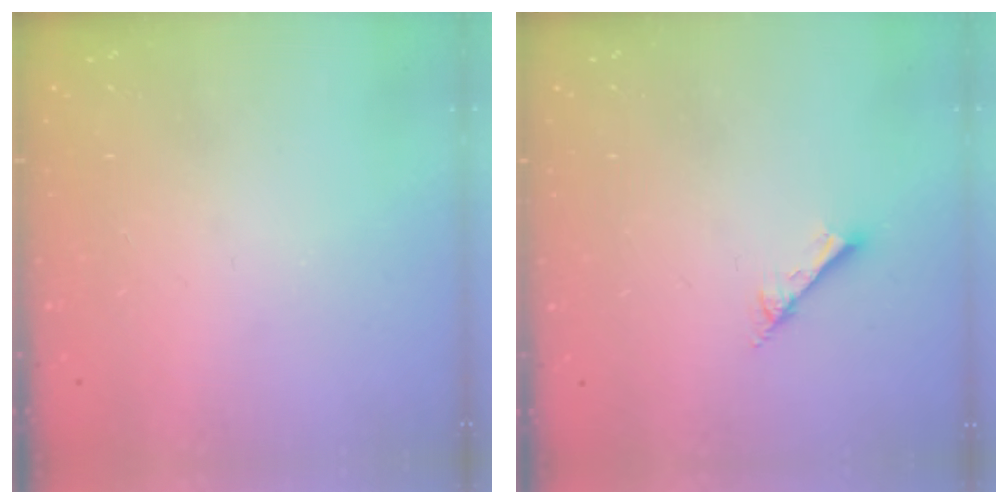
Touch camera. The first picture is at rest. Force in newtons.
{"total": 2.8, "press": 2.7, "slide": 0.4}